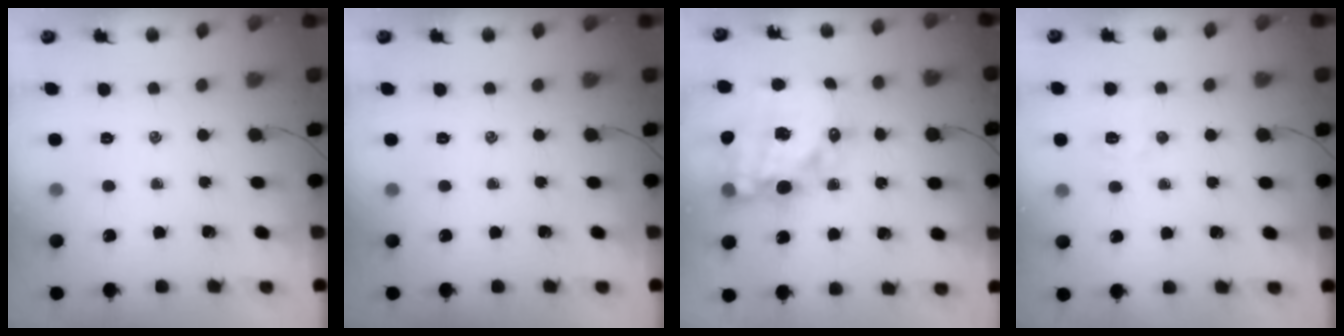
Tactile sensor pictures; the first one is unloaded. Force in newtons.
{"total": 0.0}
{"total": 20.7, "press": 20.1, "slide": 4.8}
{"total": 5.4, "press": 5.3, "slide": 0.8}